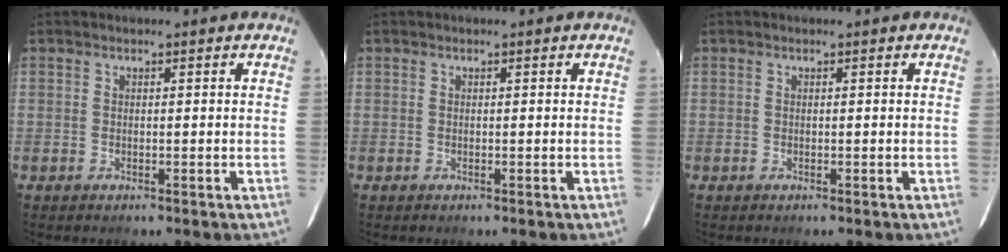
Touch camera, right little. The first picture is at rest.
{"total": 0.0}
{"total": 0.0}